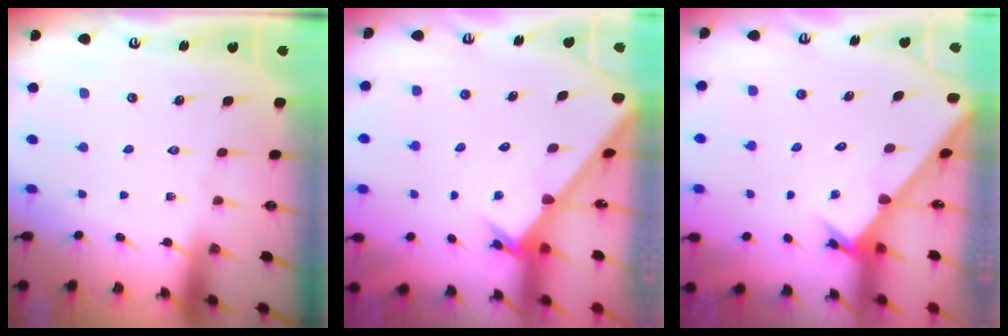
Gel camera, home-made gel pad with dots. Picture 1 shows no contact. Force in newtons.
{"total": 2.4, "press": 2.4, "slide": 0.2}
{"total": 2.6, "press": 2.6, "slide": 0.3}